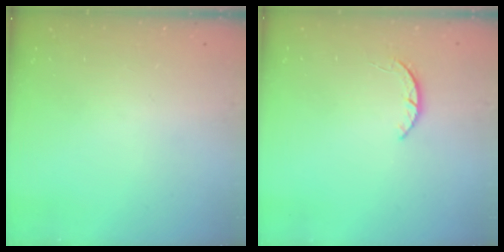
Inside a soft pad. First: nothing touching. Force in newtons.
{"total": 1.9, "press": 1.9, "slide": 0.3}